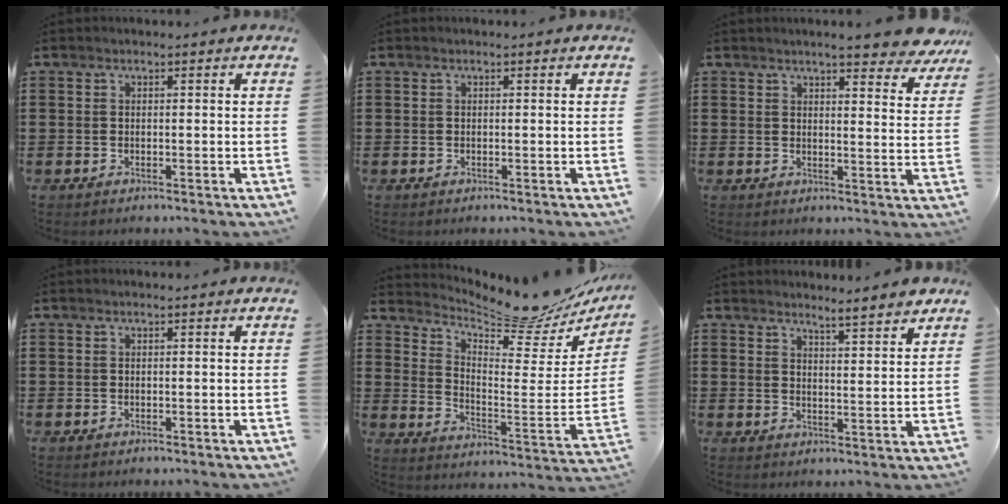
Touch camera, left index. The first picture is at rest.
{"total": 0.0}
{"total": 5.3, "force": [4.8, 0.0, 2.3], "torque": [-0.042, -0.019, 0.083]}
{"total": 0.0}
{"total": 9.2, "force": [8.9, 0.6, 2.3], "torque": [-0.054, -0.079, 0.150]}
{"total": 4.0, "force": [3.9, -0.4, 0.8], "torque": [-0.028, -0.019, 0.069]}